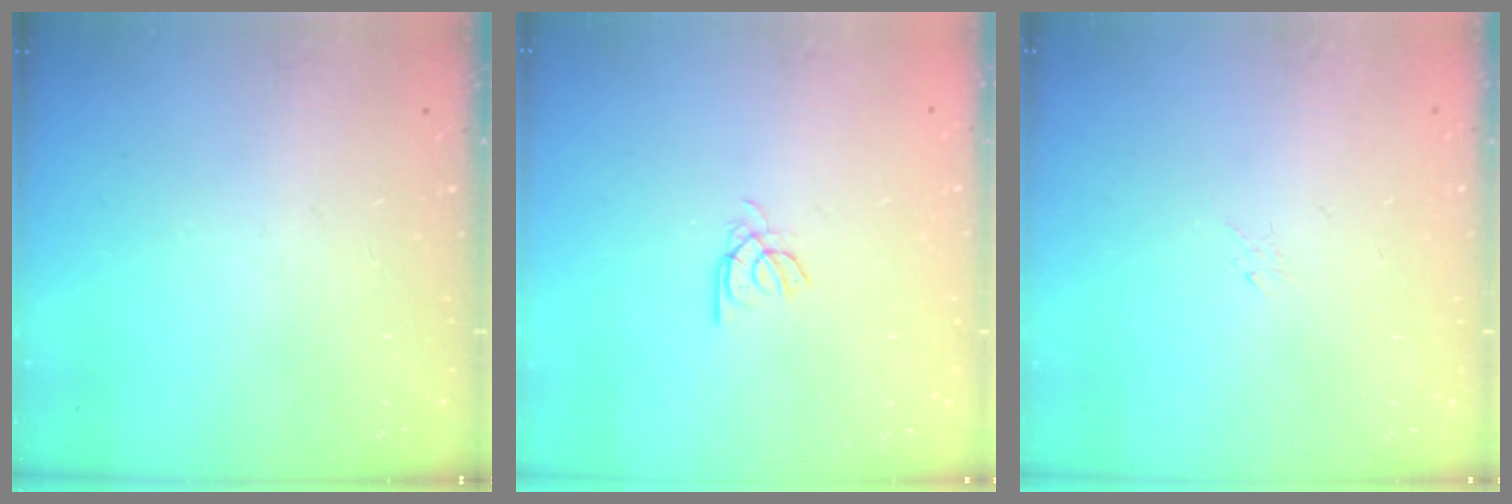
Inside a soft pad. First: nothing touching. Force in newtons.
{"total": 2.0, "press": 1.9, "slide": 0.4}
{"total": 1.3, "press": 1.3, "slide": 0.1}